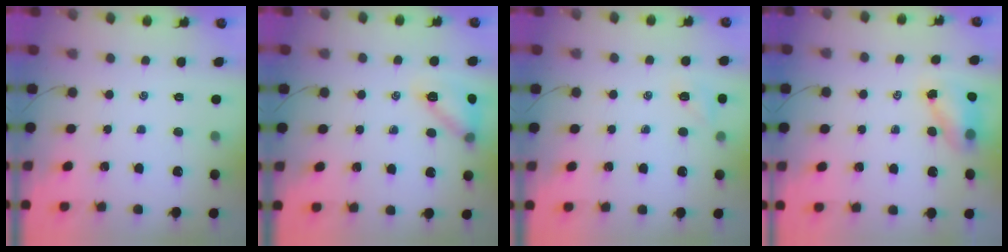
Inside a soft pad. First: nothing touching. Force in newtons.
{"total": 12.7, "press": 12.6, "slide": 1.0}
{"total": 5.3, "press": 5.1, "slide": 1.3}
{"total": 5.6, "press": 5.6, "slide": 0.5}